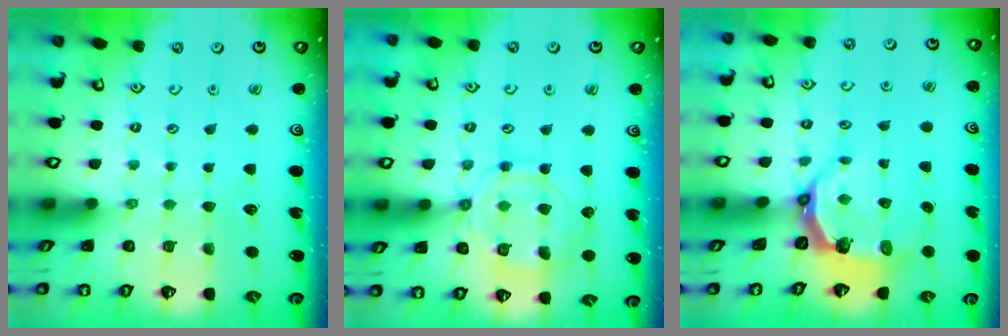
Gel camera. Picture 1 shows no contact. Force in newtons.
{"total": 12.3, "press": 12.2, "slide": 1.4}
{"total": 6.0, "press": 4.6, "slide": 3.9}